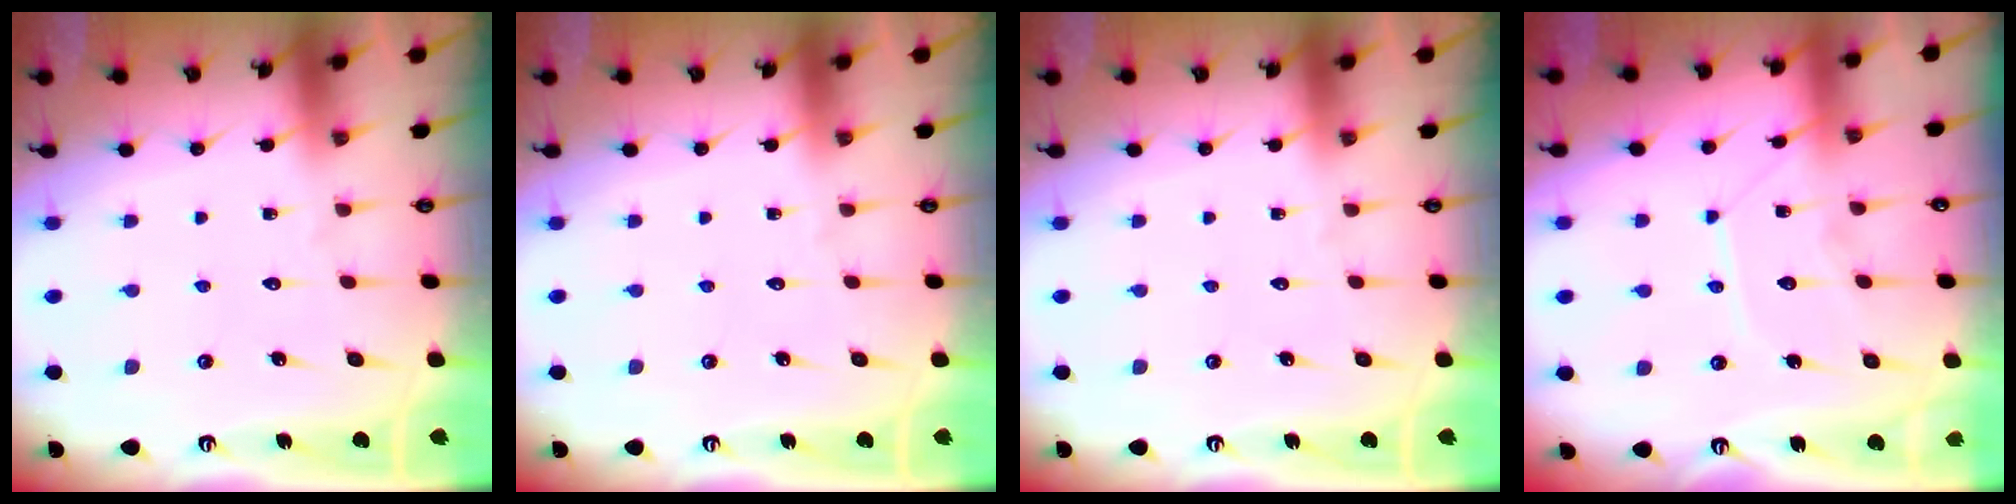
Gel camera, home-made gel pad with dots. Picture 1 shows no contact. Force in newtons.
{"total": 0.0}
{"total": 0.0}
{"total": 8.7, "press": 8.7, "slide": 0.5}